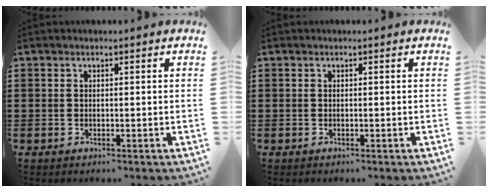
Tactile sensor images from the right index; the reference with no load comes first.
{"total": 0.0}